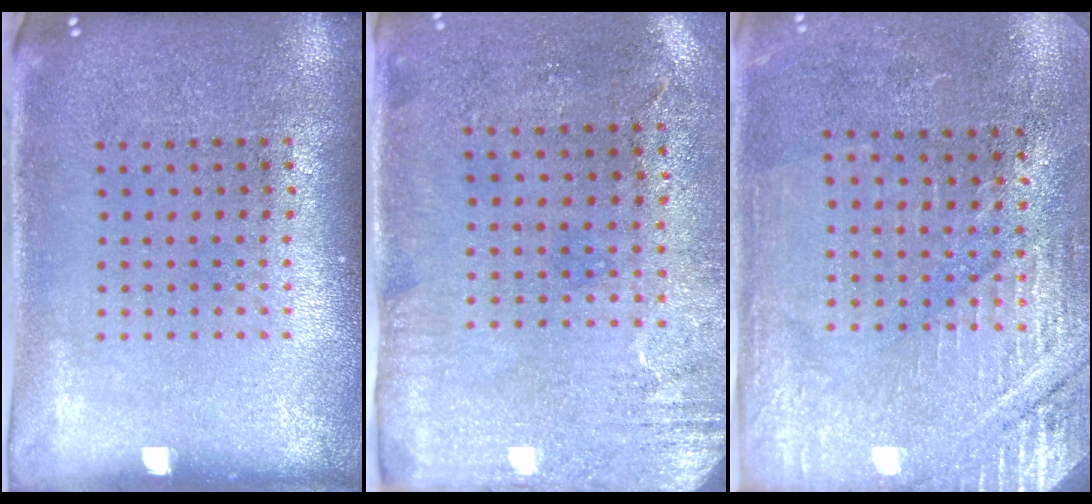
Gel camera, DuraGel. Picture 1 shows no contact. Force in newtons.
{"total": 3.0, "press": 2.4, "slide": 1.8}
{"total": 2.8, "press": 2.8, "slide": 0.5}